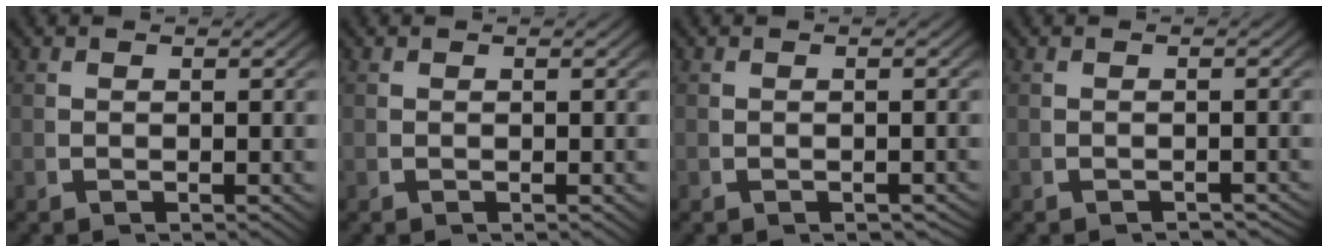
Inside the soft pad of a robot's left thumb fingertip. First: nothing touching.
{"total": 0.0}
{"total": 0.8, "force": [-0.8, 0.2, 0.2], "torque": [-0.005, -0.002, -0.010]}
{"total": 1.7, "force": [-1.7, 0.2, 0.2], "torque": [-0.001, -0.003, -0.025]}